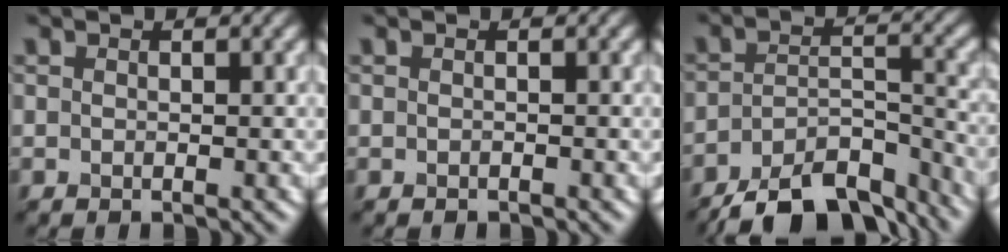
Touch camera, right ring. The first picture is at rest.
{"total": 0.0}
{"total": 10.4, "force": [-8.4, 3.5, 5.1], "torque": [-0.085, -0.007, -0.131]}